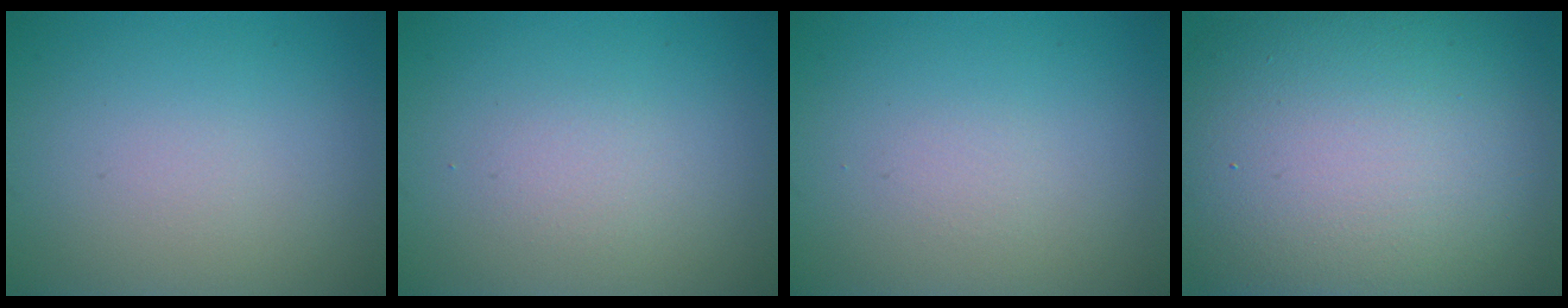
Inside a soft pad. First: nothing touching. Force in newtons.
{"total": 1.2, "press": 1.2, "slide": 0.1}
{"total": 0.6, "press": 0.6, "slide": 0.0}
{"total": 18.5, "press": 18.5, "slide": 0.5}